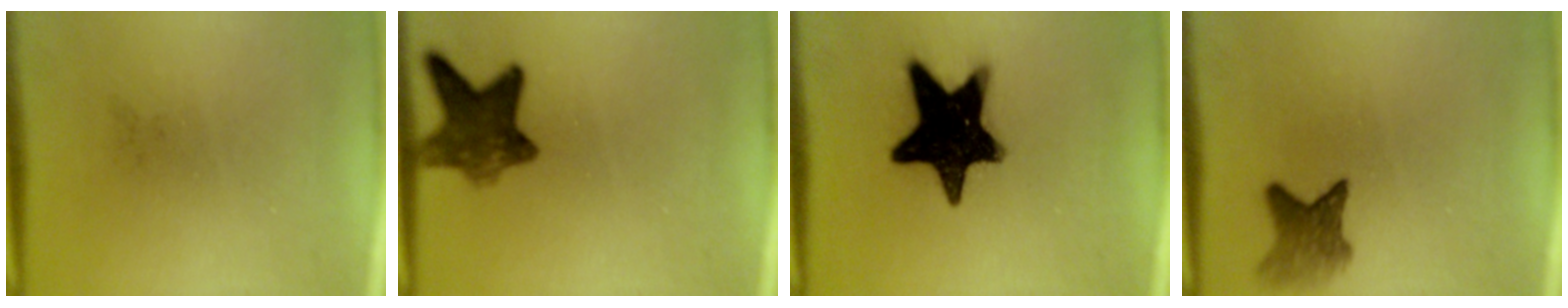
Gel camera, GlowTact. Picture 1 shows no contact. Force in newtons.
{"total": 8.2}
{"total": 19.4}
{"total": 3.9}